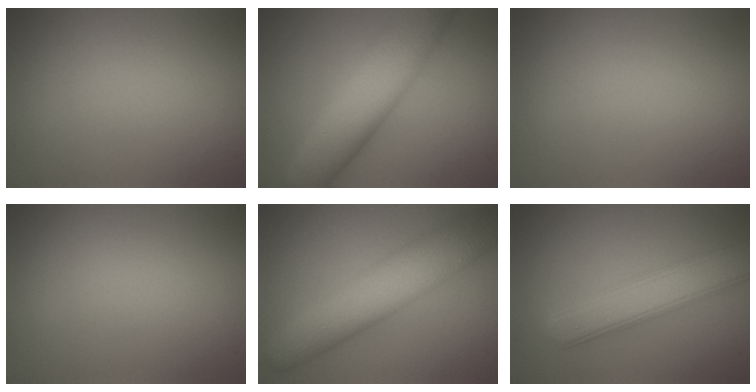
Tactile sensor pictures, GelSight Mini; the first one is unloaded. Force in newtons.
{"total": 9.4, "press": 9.4, "slide": 0.2}
{"total": 0.0}
{"total": 0.0}
{"total": 8.7, "press": 8.7, "slide": 0.5}
{"total": 5.6, "press": 5.6, "slide": 0.1}